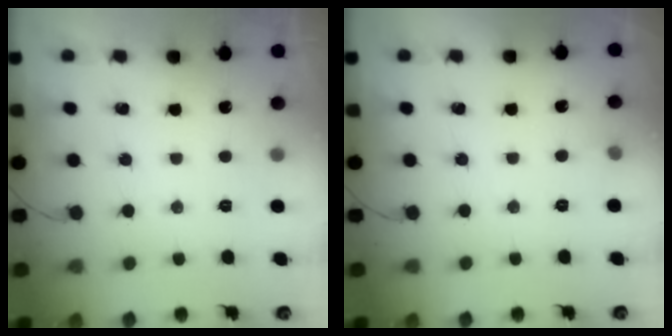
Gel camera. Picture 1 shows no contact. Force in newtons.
{"total": 3.0, "press": 2.8, "slide": 1.1}